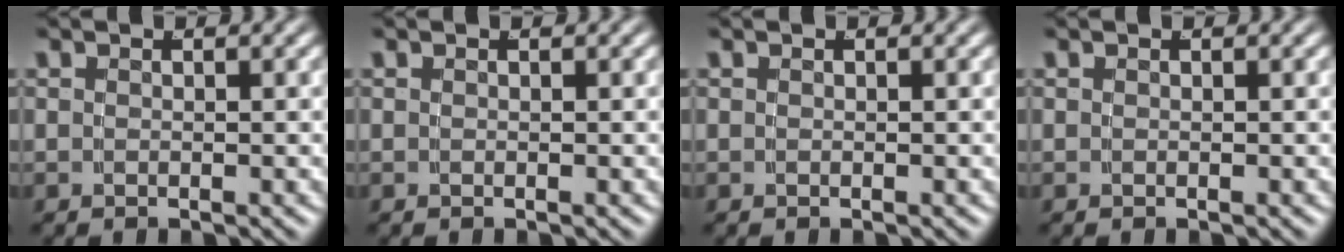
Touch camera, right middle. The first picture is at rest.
{"total": 0.0}
{"total": 0.0}
{"total": 0.0}